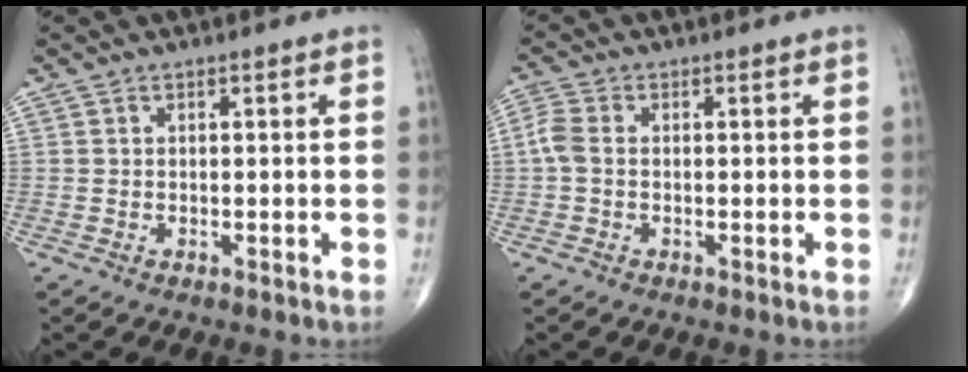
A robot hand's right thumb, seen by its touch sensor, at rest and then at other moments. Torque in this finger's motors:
{"motor_torque": [-0.09, 0.10, 0.00, -0.04, 0.02]}